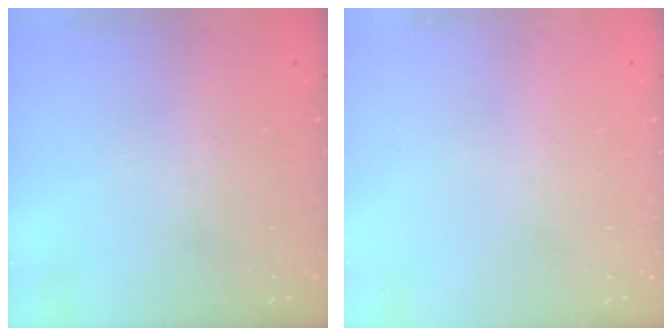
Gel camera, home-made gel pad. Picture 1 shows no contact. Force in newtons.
{"total": 0.0}